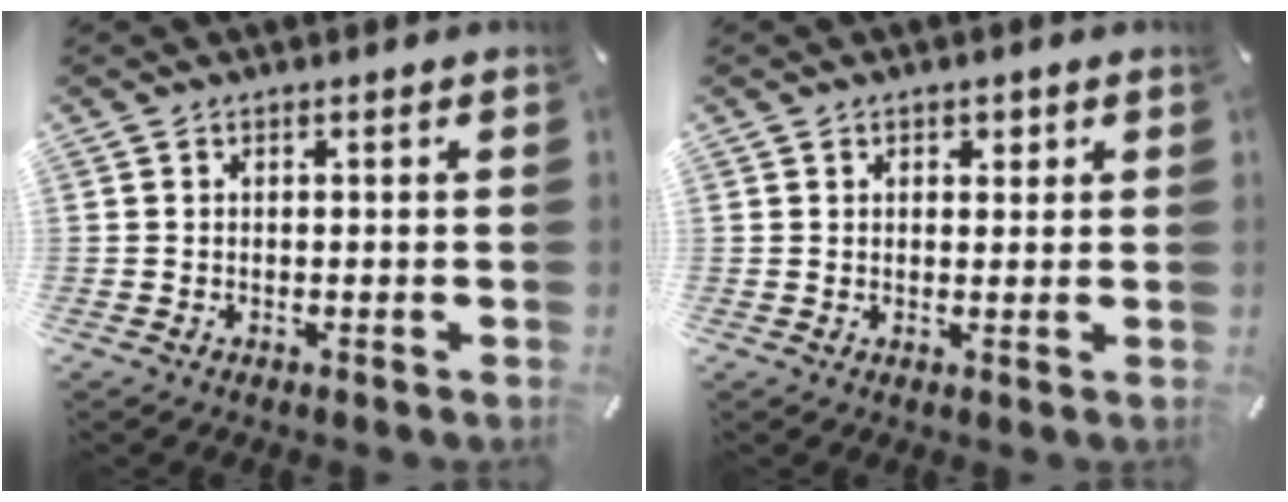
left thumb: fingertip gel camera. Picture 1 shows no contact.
{"total": 1.7, "force": [0.8, 1.3, 0.6], "torque": [0.002, -0.001, 0.009]}